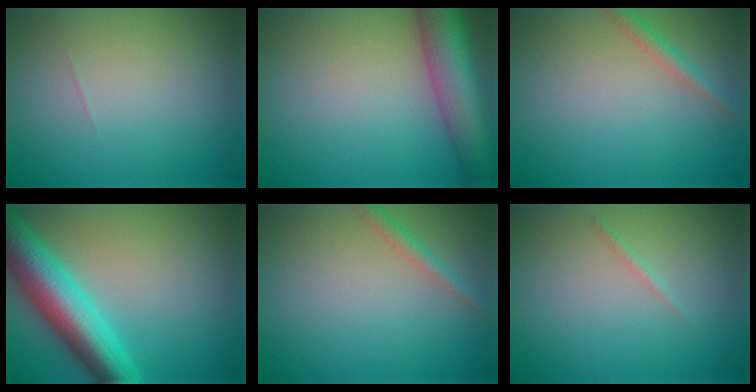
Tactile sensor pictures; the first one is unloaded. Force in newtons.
{"total": 8.5, "press": 8.5, "slide": 0.4}
{"total": 1.6, "press": 1.6, "slide": 0.1}
{"total": 9.0, "press": 9.0, "slide": 0.1}
{"total": 1.6, "press": 1.6, "slide": 0.1}
{"total": 0.6, "press": 0.6, "slide": 0.0}